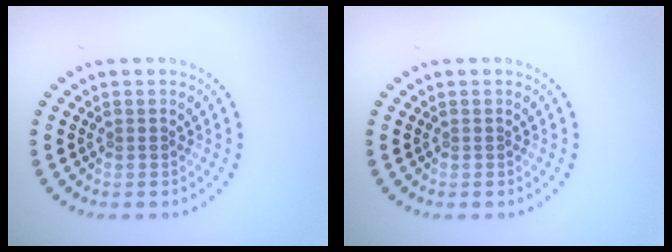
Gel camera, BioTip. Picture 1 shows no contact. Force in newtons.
{"total": 0.0}